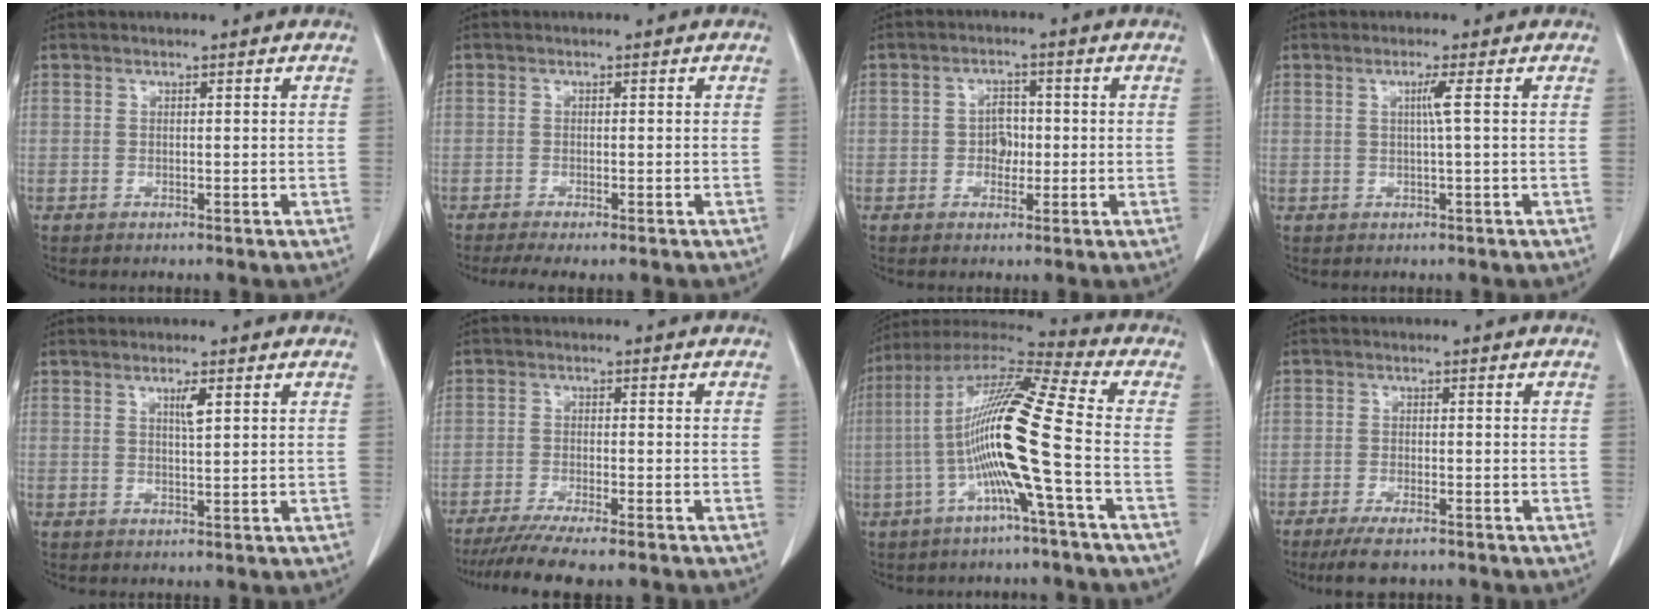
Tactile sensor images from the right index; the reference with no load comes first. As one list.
[{"total": 4.4, "force": [-3.5, 0.6, 2.6], "torque": [-0.040, -0.011, -0.054]}, {"total": 3.2, "force": [-0.4, 2.2, 2.2], "torque": [-0.031, 0.007, -0.008]}, {"total": 2.1, "force": [0.4, -0.8, 1.9], "torque": [-0.038, -0.002, 0.009]}, {"total": 2.1, "force": [0.9, 0.1, 1.9], "torque": [-0.034, -0.003, 0.016]}, {"total": 10.2, "force": [-8.6, 0.3, 5.5], "torque": [-0.071, -0.022, -0.133]}, {"total": 16.1, "force": [-3.1, -0.9, 15.8], "torque": [-0.299, 0.011, -0.074]}, {"total": 5.3, "force": [-4.0, 1.3, 3.1], "torque": [-0.057, -0.010, -0.065]}]